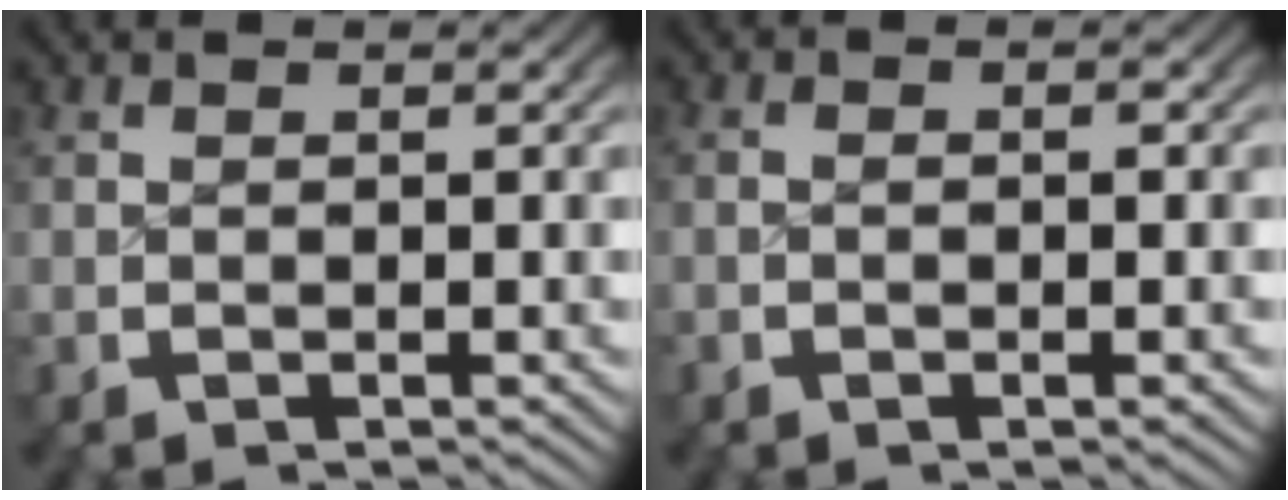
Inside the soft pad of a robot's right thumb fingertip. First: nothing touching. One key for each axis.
{"total": 1.2, "fx": -0.4, "fy": 0.3, "fz": 1.1, "tx": -0.018, "ty": 0.002, "tz": -0.008}